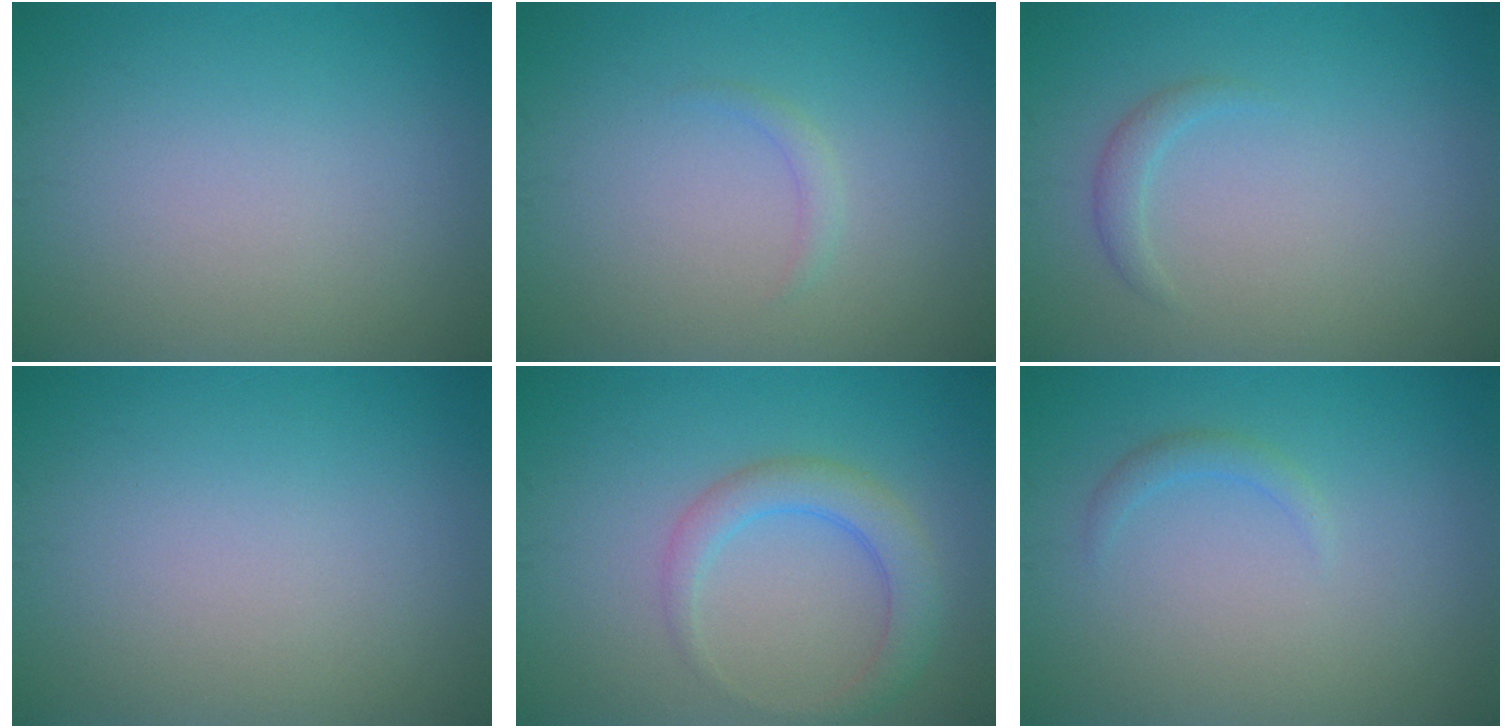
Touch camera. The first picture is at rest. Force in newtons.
{"total": 0.8, "press": 0.8, "slide": 0.0}
{"total": 1.2, "press": 1.2, "slide": 0.0}
{"total": 0.0}
{"total": 3.2, "press": 3.2, "slide": 0.2}
{"total": 1.1, "press": 1.1, "slide": 0.1}